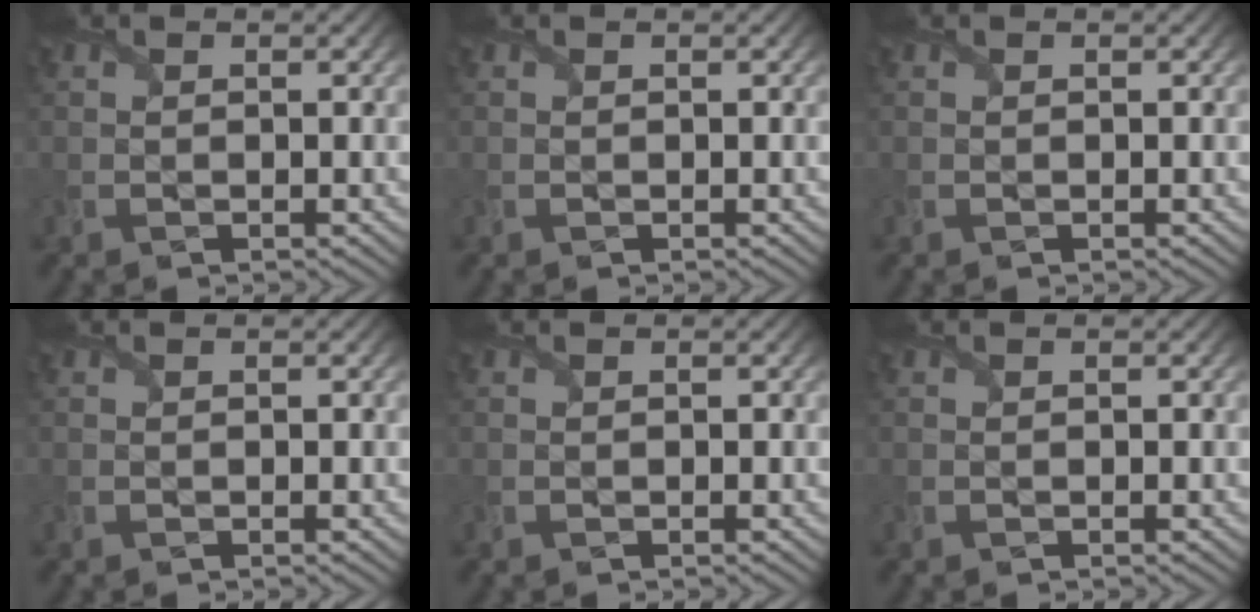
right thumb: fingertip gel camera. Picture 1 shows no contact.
{"total": 0.0}
{"total": 0.0}
{"total": 0.0}
{"total": 0.0}
{"total": 0.0}